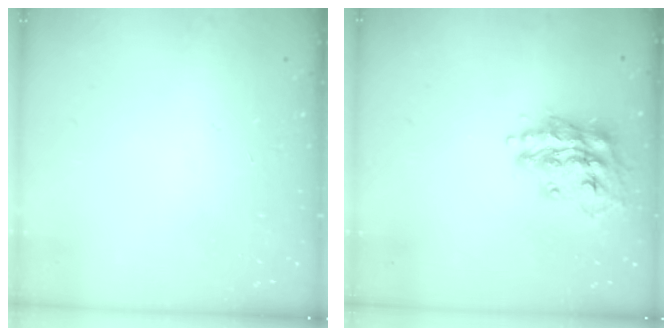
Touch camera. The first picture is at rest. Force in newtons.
{"total": 15.5, "press": 15.5, "slide": 1.4}